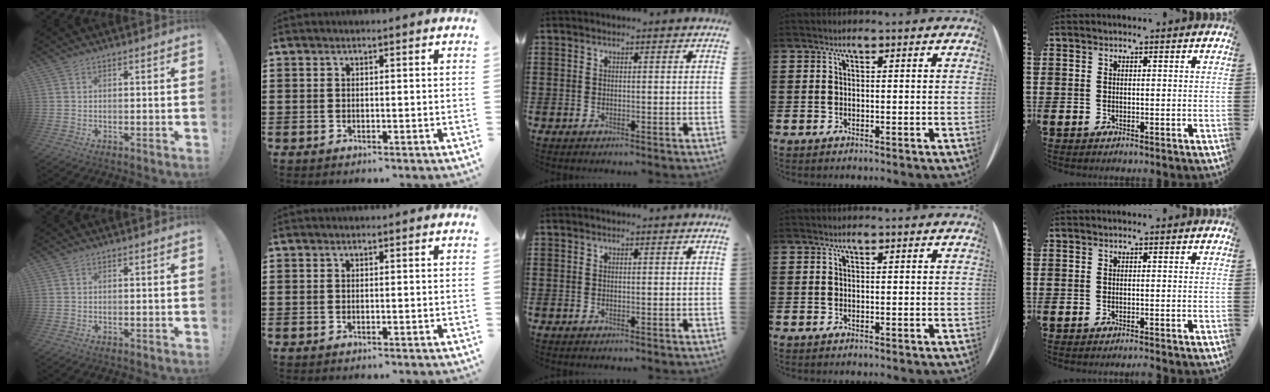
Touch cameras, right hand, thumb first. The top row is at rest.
{"little": {"total": 0.5, "force": [-0.5, -0.2, 0.0], "torque": [0.001, -0.001, -0.010]}}